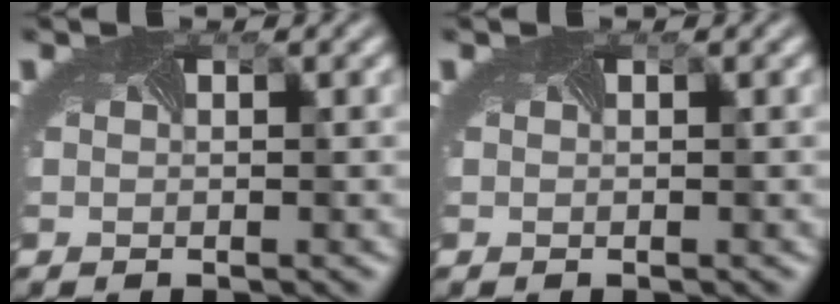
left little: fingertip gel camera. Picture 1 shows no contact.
{"total": 0.0}